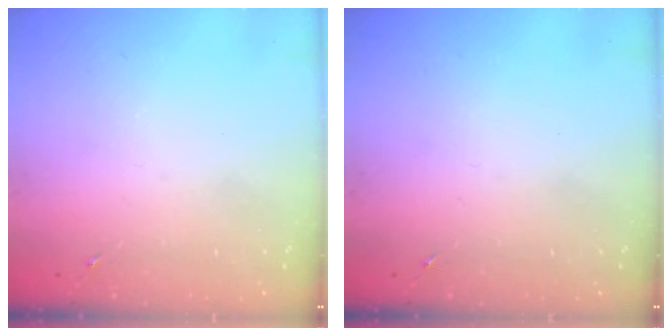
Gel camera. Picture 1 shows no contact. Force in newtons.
{"total": 0.0}